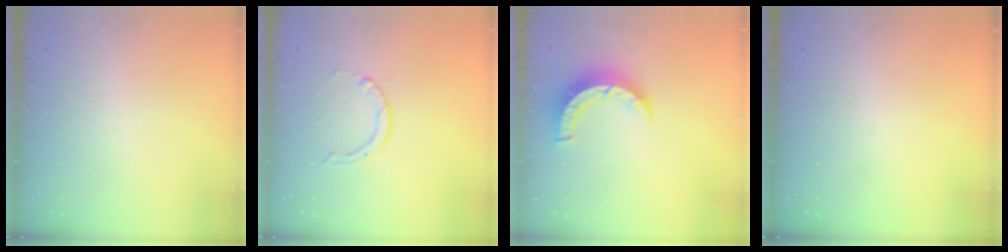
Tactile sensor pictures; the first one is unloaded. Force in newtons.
{"total": 1.5, "press": 1.5, "slide": 0.2}
{"total": 6.8, "press": 6.8, "slide": 0.6}
{"total": 0.0}